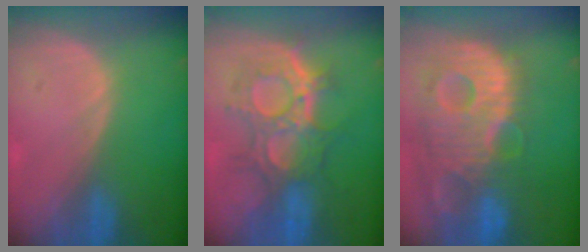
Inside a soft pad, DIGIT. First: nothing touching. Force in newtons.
{"total": 9.5, "press": 9.3, "slide": 2.0}
{"total": 13.9, "press": 12.0, "slide": 7.0}